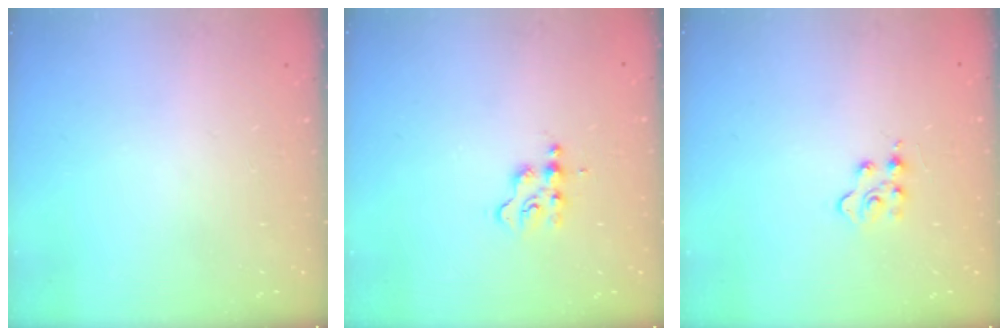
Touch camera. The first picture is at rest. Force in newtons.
{"total": 2.9, "press": 2.9, "slide": 0.4}
{"total": 3.5, "press": 3.4, "slide": 0.6}